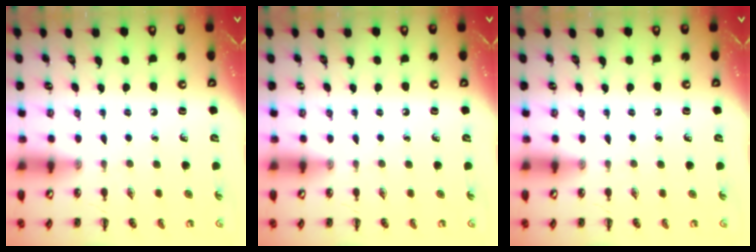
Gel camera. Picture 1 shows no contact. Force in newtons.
{"total": 0.0}
{"total": 0.0}